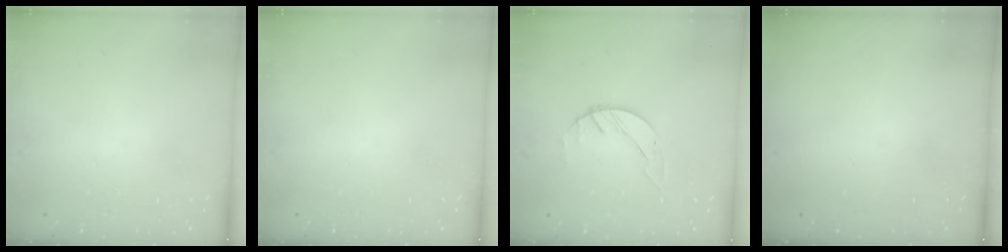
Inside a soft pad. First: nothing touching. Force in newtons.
{"total": 0.0}
{"total": 1.4, "press": 1.4, "slide": 0.2}
{"total": 0.0}